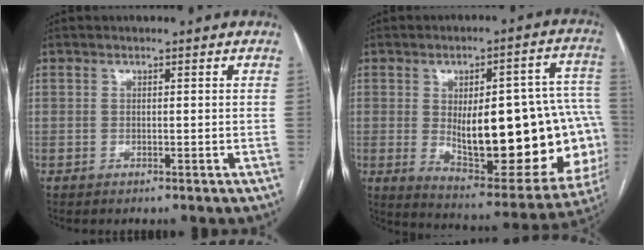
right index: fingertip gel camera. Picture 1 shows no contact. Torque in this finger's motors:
{"motor_torque": [1.70, -0.44, 1.02, 0.21]}